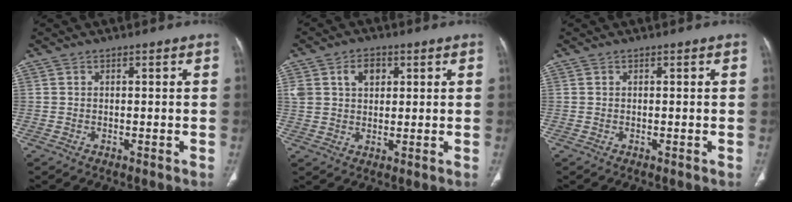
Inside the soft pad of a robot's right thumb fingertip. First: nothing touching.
{"total": 6.2, "force": [2.4, 4.4, 3.7], "torque": [-0.047, -0.002, 0.044]}
{"total": 0.0}